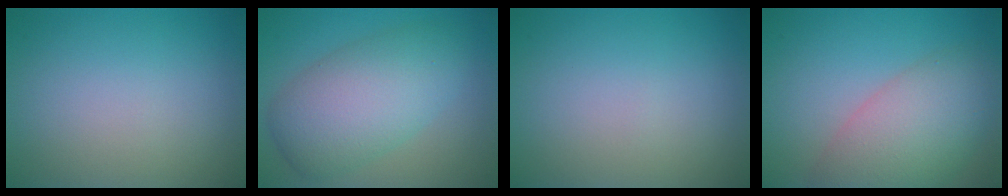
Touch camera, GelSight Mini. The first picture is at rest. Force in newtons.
{"total": 7.4, "press": 7.4, "slide": 0.2}
{"total": 0.0}
{"total": 7.4, "press": 7.4, "slide": 0.3}